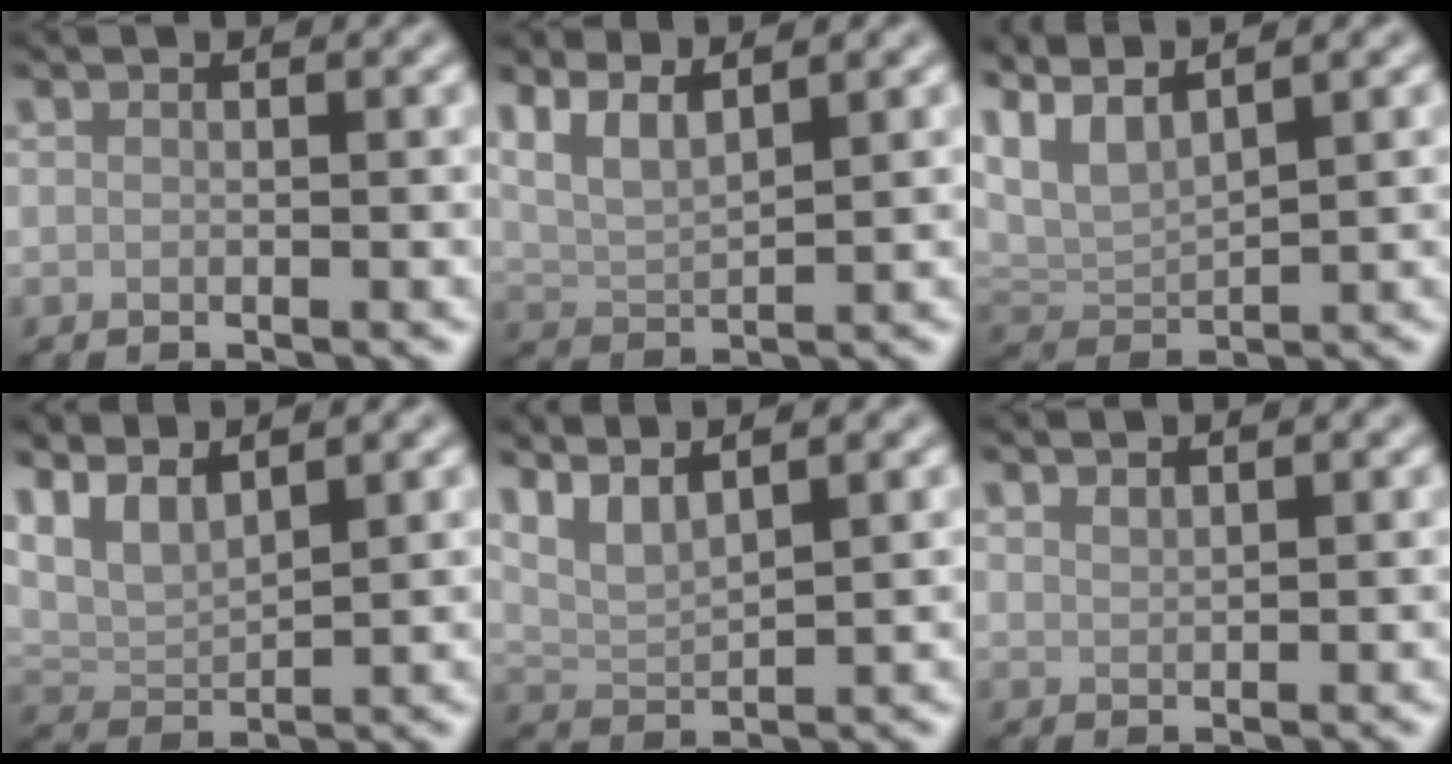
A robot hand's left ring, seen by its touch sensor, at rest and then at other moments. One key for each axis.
{"total": 3.9, "fx": 2.7, "fy": 1.2, "fz": 2.5, "tx": -0.057, "ty": 0.003, "tz": 0.056}
{"total": 4.8, "fx": 3.5, "fy": 1.6, "fz": 3.0, "tx": -0.073, "ty": 0.010, "tz": 0.072}
{"total": 4.2, "fx": 3.0, "fy": 1.7, "fz": 2.4, "tx": -0.056, "ty": 0.000, "tz": 0.060}
{"total": 3.8, "fx": 2.9, "fy": 0.8, "fz": 2.2, "tx": -0.048, "ty": 0.004, "tz": 0.062}
{"total": 1.1, "fx": 1.1, "fy": 0.1, "fz": 0.2, "tx": -0.003, "ty": 0.000, "tz": 0.021}